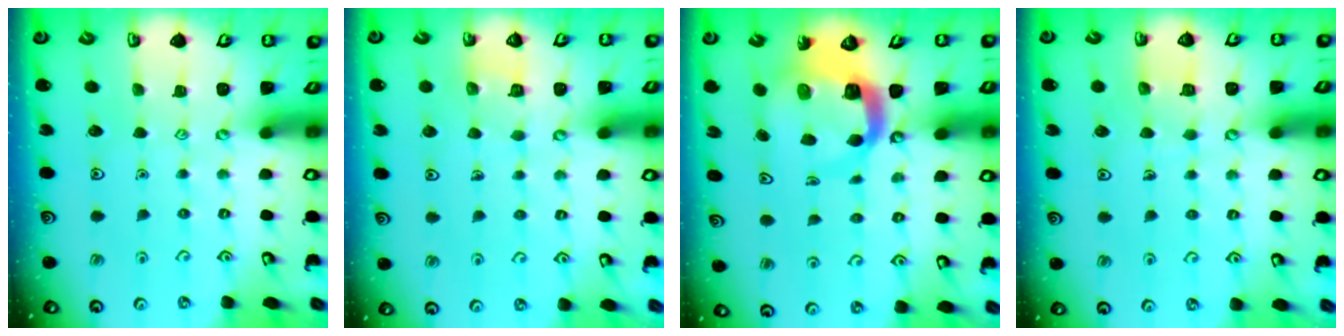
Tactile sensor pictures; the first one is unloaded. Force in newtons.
{"total": 2.8, "press": 2.8, "slide": 0.1}
{"total": 8.4, "press": 8.3, "slide": 0.9}
{"total": 3.9, "press": 3.9, "slide": 0.3}